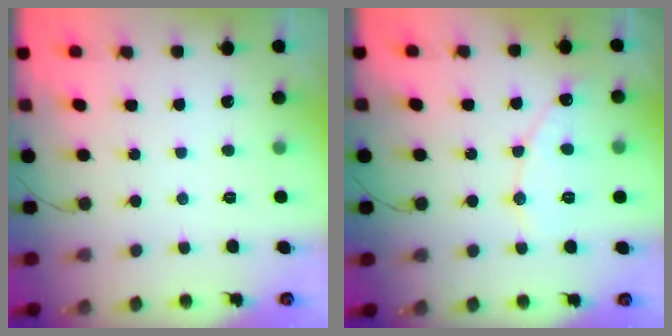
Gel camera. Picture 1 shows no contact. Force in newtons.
{"total": 7.1, "press": 7.1, "slide": 0.6}